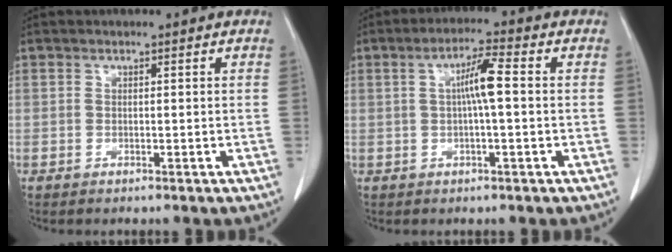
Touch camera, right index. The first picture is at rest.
{"total": 5.3, "force": [0.4, 0.2, 5.3], "torque": [-0.096, 0.011, 0.006]}